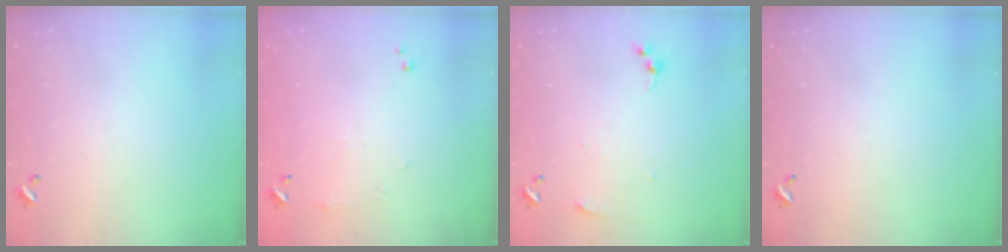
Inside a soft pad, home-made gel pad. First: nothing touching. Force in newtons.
{"total": 5.4, "press": 5.3, "slide": 0.6}
{"total": 3.8, "press": 3.8, "slide": 0.5}
{"total": 0.0}